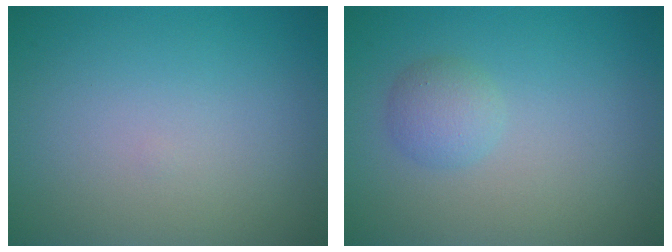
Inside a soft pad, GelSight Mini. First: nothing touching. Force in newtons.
{"total": 1.9, "press": 1.9, "slide": 0.1}